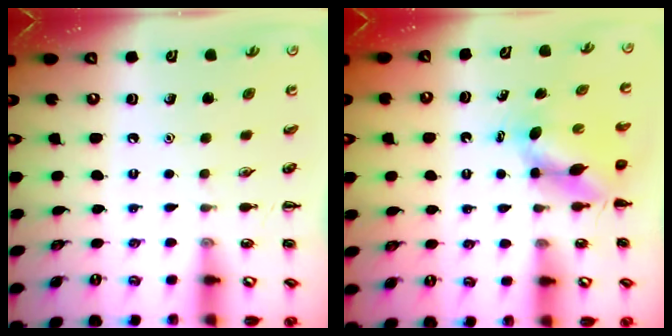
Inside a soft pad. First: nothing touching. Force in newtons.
{"total": 4.9, "press": 4.9, "slide": 0.4}